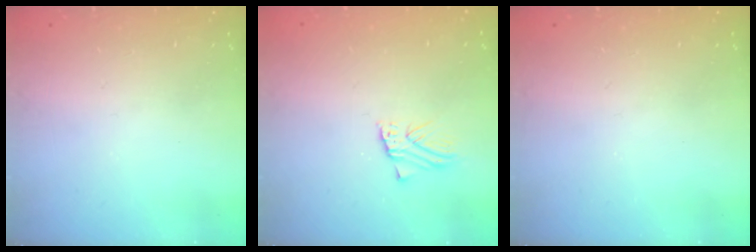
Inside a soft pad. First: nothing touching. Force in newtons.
{"total": 1.1, "press": 1.1, "slide": 0.2}
{"total": 0.0}